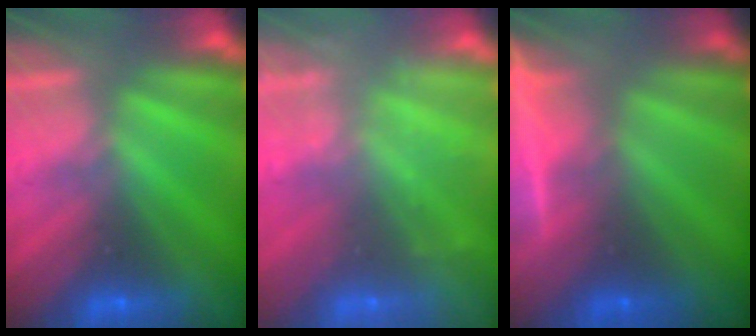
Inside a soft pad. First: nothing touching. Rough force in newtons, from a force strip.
{"total": 2.3}
{"total": 9.1}